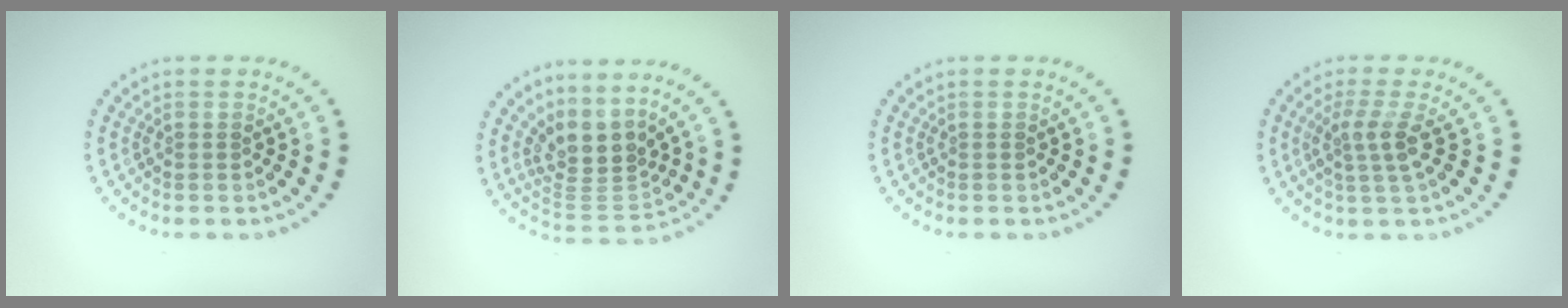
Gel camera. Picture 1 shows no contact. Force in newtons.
{"total": 4.0, "press": 2.7, "slide": 2.9}
{"total": 0.0}
{"total": 2.6, "press": 2.0, "slide": 1.7}